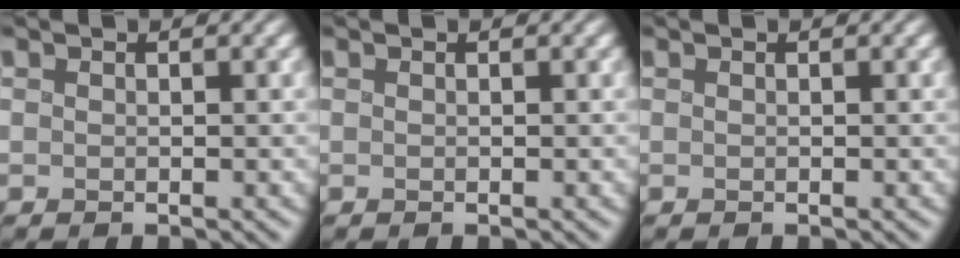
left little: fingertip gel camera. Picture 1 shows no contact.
{"total": 0.0}
{"total": 0.0}